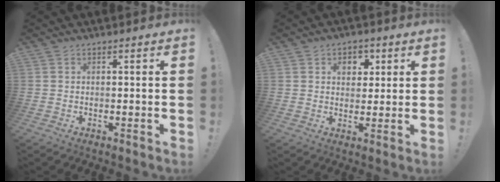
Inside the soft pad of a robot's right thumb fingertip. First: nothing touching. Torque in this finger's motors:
{"motor_torque": [0.32, 1.32, 0.34, -0.37, 0.00]}